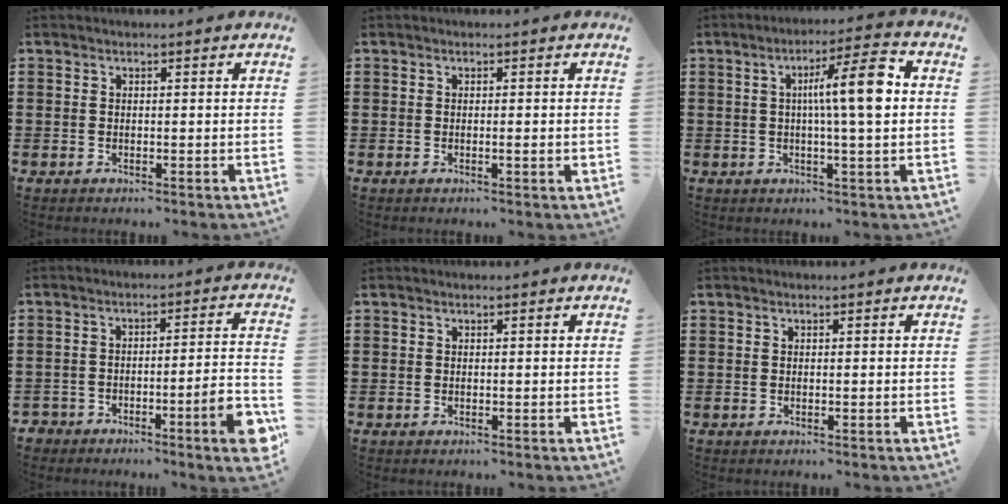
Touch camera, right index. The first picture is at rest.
{"total": 1.2, "force": [-0.2, 0.1, 1.2], "torque": [-0.020, -0.004, -0.002]}
{"total": 9.5, "force": [1.3, 1.1, 9.4], "torque": [-0.151, -0.003, 0.008]}
{"total": 6.4, "force": [-4.2, 1.0, 4.6], "torque": [-0.072, -0.001, -0.076]}
{"total": 0.0}
{"total": 0.0}